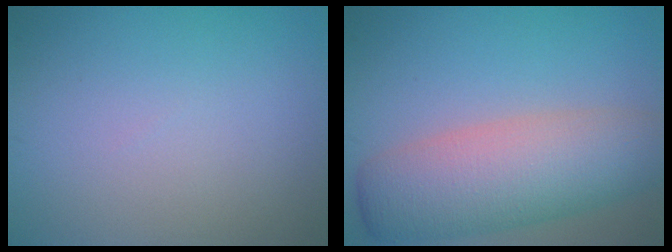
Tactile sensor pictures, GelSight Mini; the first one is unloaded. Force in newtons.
{"total": 8.3, "press": 8.3, "slide": 0.2}